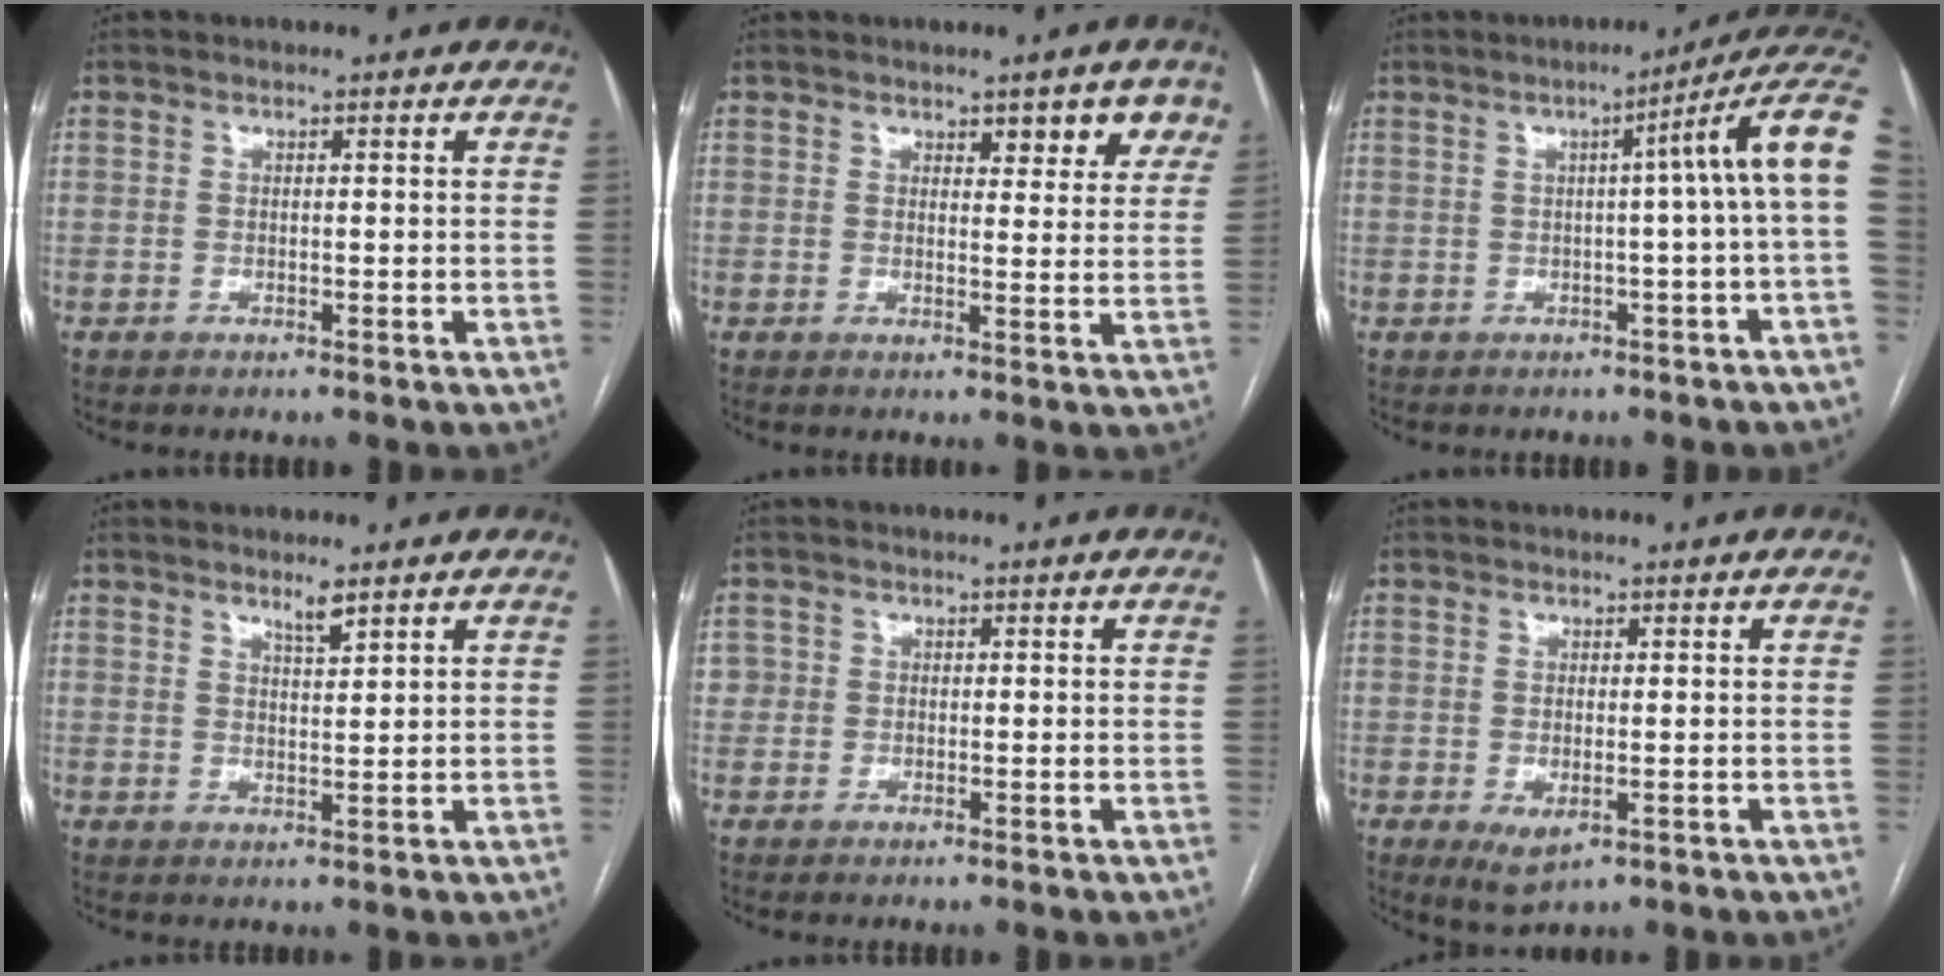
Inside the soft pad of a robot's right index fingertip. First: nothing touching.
{"total": 5.6, "force": [3.3, 2.1, 4.0], "torque": [-0.034, 0.003, 0.037]}
{"total": 9.5, "force": [1.6, -1.2, 9.3], "torque": [-0.098, 0.029, 0.010]}
{"total": 2.3, "force": [1.9, 0.1, 1.4], "torque": [-0.029, -0.005, 0.035]}
{"total": 2.0, "force": [0.2, 1.9, 0.2], "torque": [0.014, 0.011, 0.007]}
{"total": 3.7, "force": [-1.2, 1.7, 3.1], "torque": [-0.050, -0.009, -0.005]}